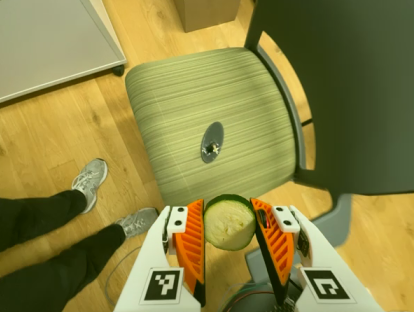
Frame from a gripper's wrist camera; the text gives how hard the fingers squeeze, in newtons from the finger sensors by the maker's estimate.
{"total": 8.8, "left": 8.9, "right": 8.8}